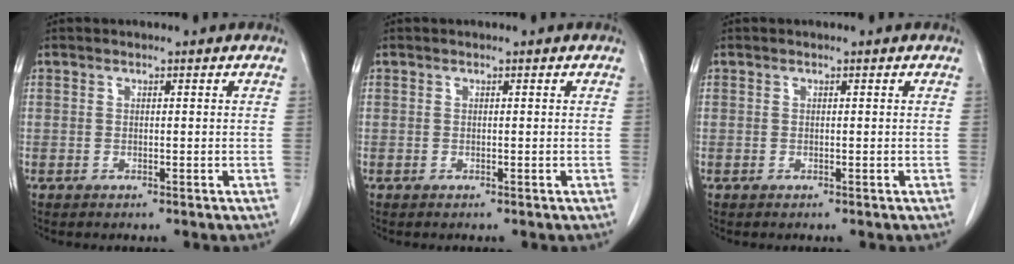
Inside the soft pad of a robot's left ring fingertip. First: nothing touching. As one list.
[{"total": 0.0}, {"total": 0.0}]